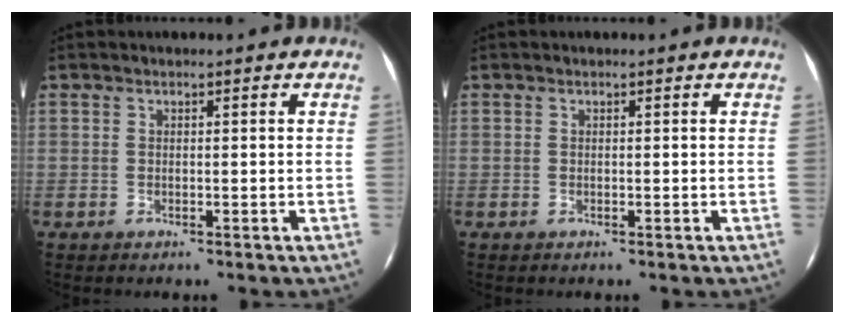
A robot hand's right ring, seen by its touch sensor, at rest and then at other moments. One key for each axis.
{"total": 0.0}